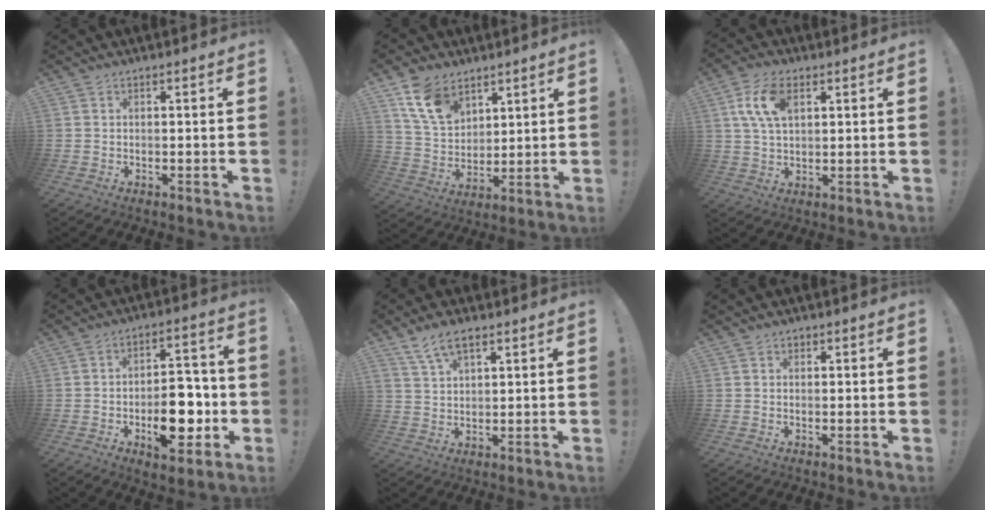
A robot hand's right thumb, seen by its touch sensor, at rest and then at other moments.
{"total": 13.1, "force": [8.0, 8.4, 6.1], "torque": [-0.118, -0.034, 0.160]}
{"total": 10.5, "force": [3.7, 6.2, 7.7], "torque": [-0.150, 0.005, 0.068]}
{"total": 15.5, "force": [-4.5, 8.5, 12.2], "torque": [-0.167, 0.023, -0.067]}
{"total": 7.1, "force": [4.4, 3.3, 4.6], "torque": [-0.087, -0.010, 0.084]}
{"total": 0.8, "force": [0.4, 0.6, 0.1], "torque": [-0.002, 0.000, 0.008]}